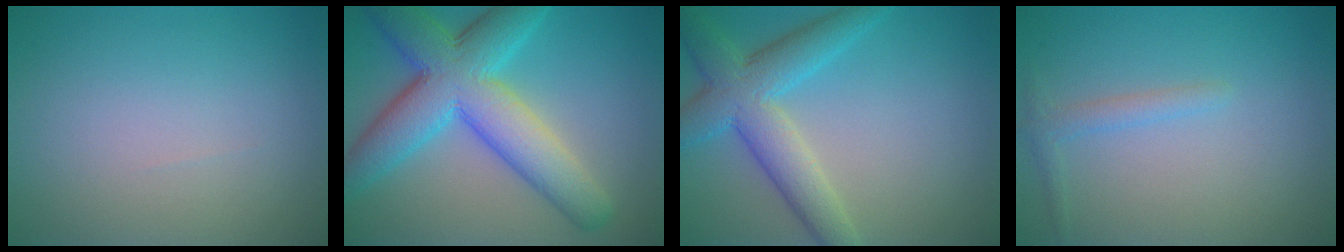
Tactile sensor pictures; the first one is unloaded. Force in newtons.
{"total": 9.8, "press": 9.8, "slide": 0.4}
{"total": 6.2, "press": 6.2, "slide": 0.2}
{"total": 1.3, "press": 1.3, "slide": 0.1}